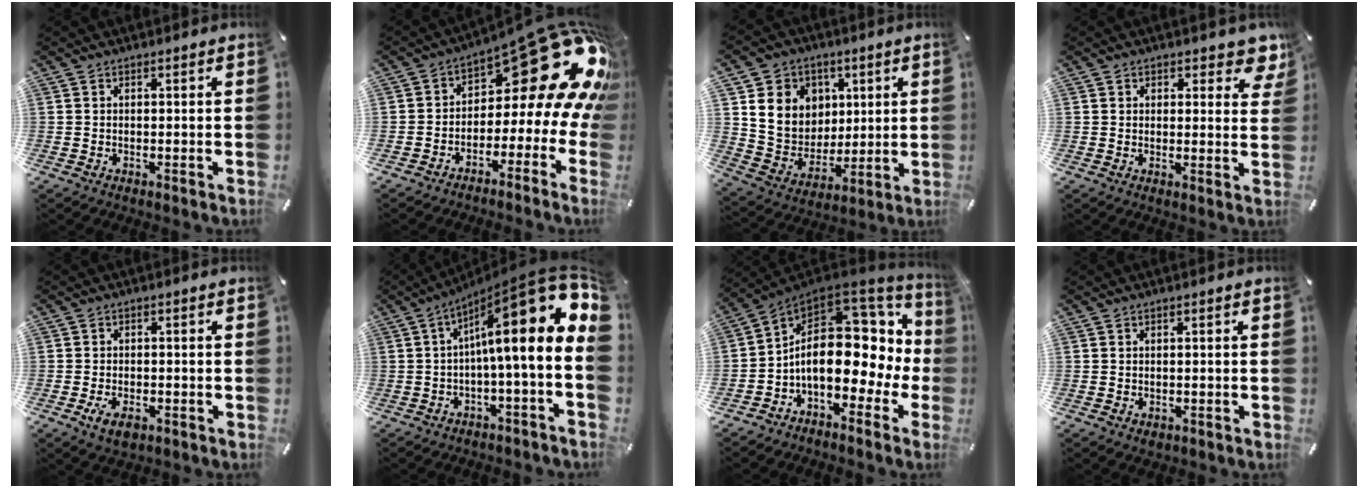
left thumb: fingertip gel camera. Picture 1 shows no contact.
{"total": 21.4, "force": [9.0, 9.5, 16.9], "torque": [-0.208, -0.080, 0.151]}
{"total": 12.4, "force": [3.8, 11.5, 2.6], "torque": [-0.054, -0.017, 0.086]}
{"total": 4.8, "force": [3.0, 2.9, 2.3], "torque": [-0.012, -0.014, 0.048]}
{"total": 3.7, "force": [-1.9, 2.1, 2.5], "torque": [-0.054, 0.005, -0.036]}
{"total": 18.6, "force": [4.5, 3.3, 17.7], "torque": [-0.271, -0.056, 0.062]}
{"total": 15.4, "force": [0.6, 10.3, 11.3], "torque": [-0.193, -0.036, 0.007]}
{"total": 1.0, "force": [-0.4, 0.8, 0.4], "torque": [-0.006, 0.003, -0.008]}